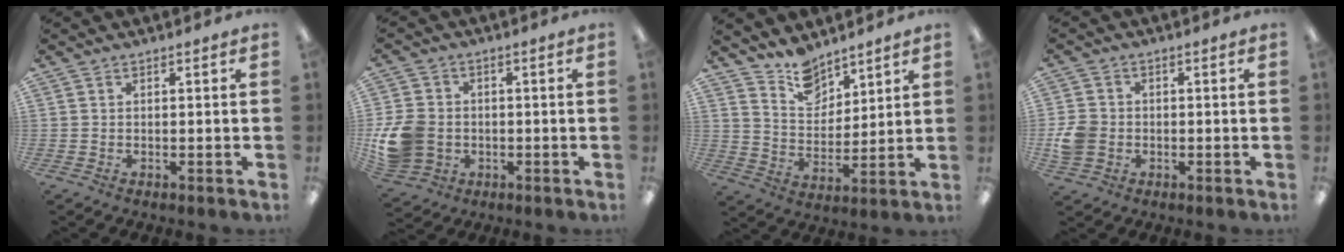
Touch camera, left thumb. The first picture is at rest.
{"total": 11.6, "force": [-2.0, 9.5, 6.4], "torque": [-0.144, 0.021, -0.032]}
{"total": 9.9, "force": [8.5, 4.7, 1.9], "torque": [-0.032, -0.058, 0.161]}
{"total": 6.0, "force": [-1.1, 5.2, 2.7], "torque": [-0.052, 0.012, -0.018]}